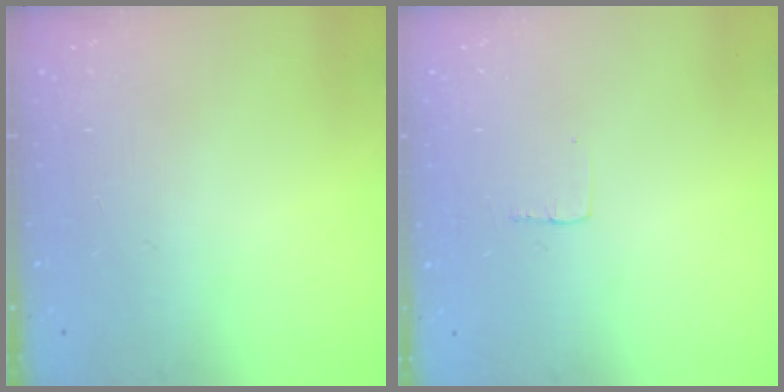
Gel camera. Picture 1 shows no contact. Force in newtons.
{"total": 2.4, "press": 2.4, "slide": 0.1}